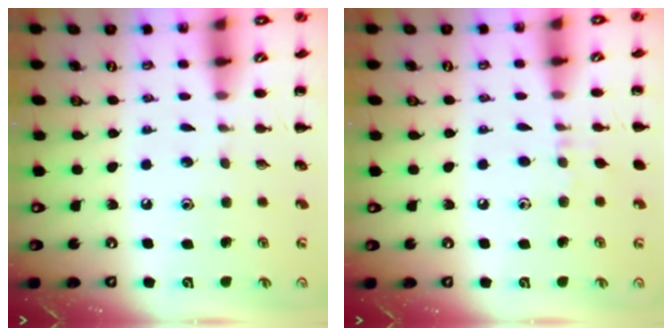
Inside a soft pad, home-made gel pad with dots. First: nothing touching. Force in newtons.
{"total": 5.7, "press": 5.4, "slide": 2.0}